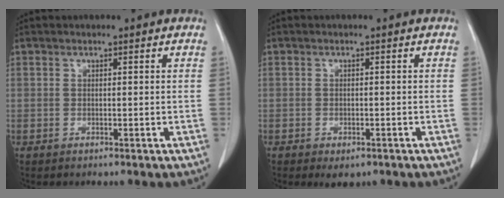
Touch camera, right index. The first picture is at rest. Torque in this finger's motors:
{"motor_torque": [0.09, -0.09, 0.09, 0.03]}